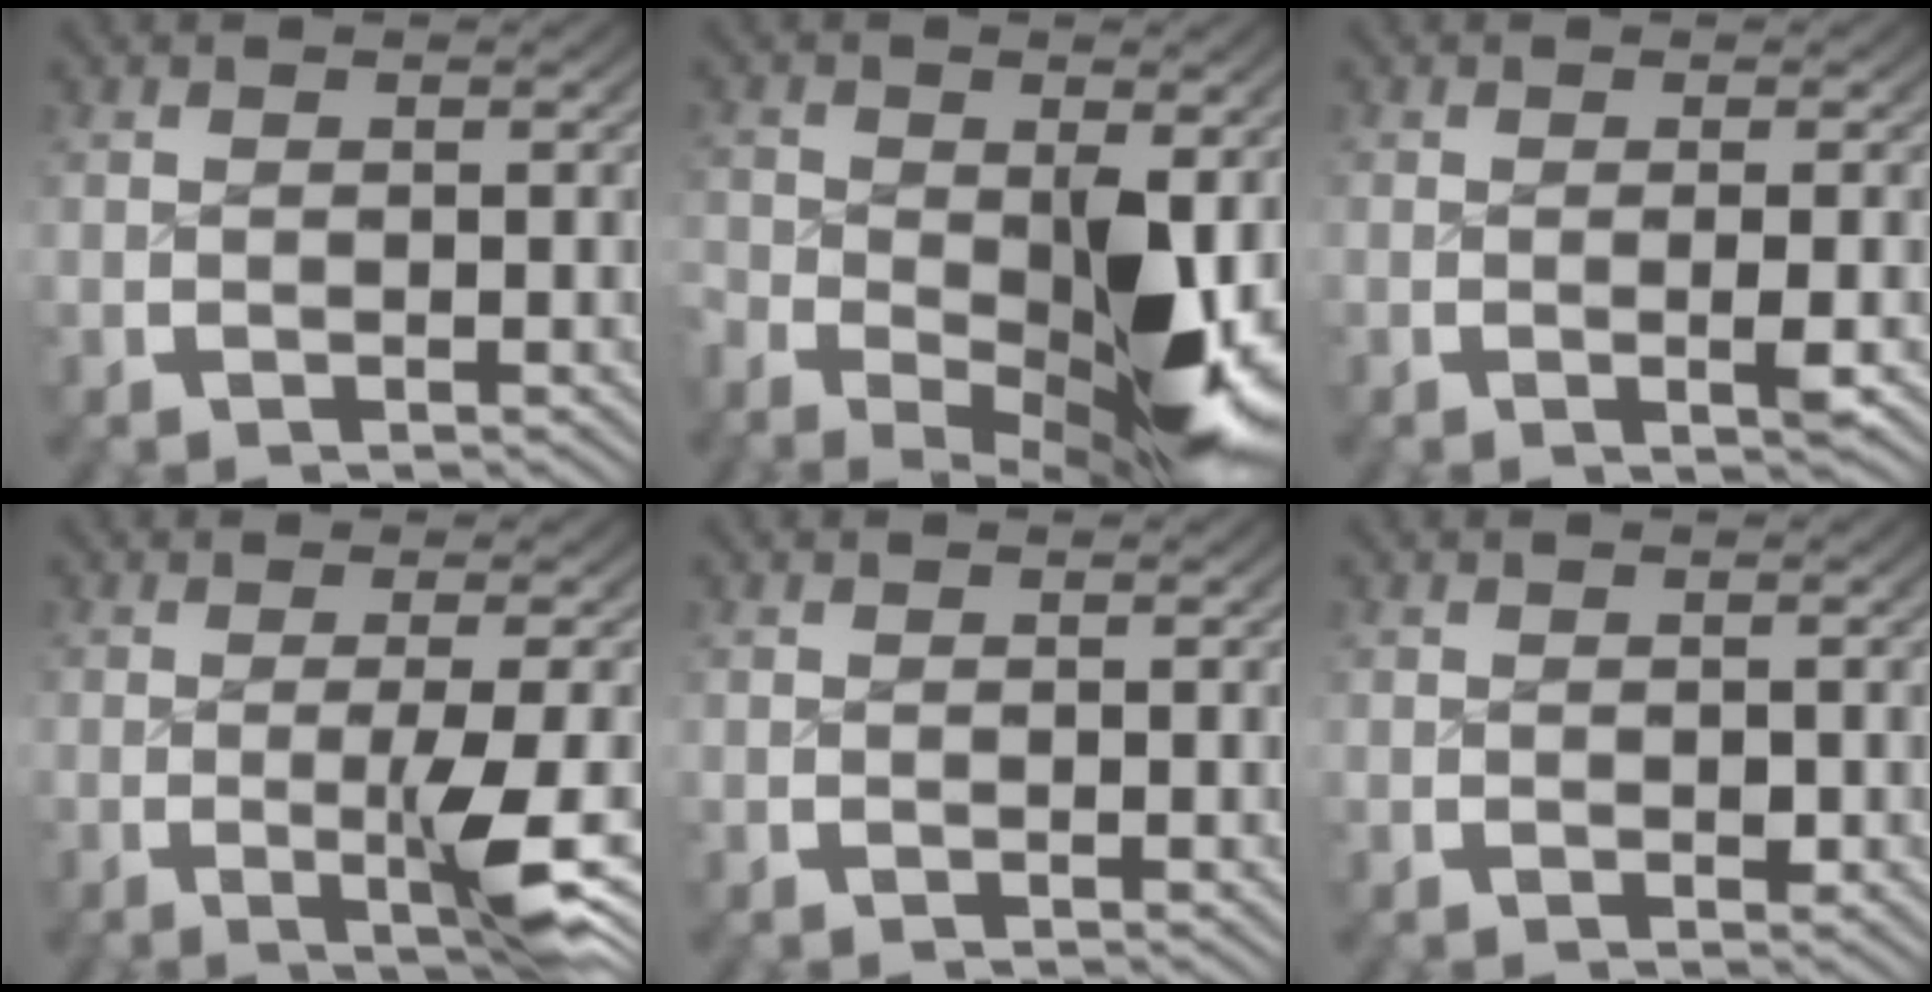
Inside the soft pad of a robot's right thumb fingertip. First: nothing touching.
{"total": 10.6, "force": [-2.6, 5.2, 8.9], "torque": [-0.141, -0.046, -0.024]}
{"total": 1.7, "force": [-0.3, 0.4, 1.7], "torque": [-0.027, 0.003, -0.008]}
{"total": 6.1, "force": [-1.3, 1.4, 5.8], "torque": [-0.095, -0.009, -0.017]}
{"total": 0.0}
{"total": 0.6, "force": [0.0, 0.5, 0.4], "torque": [-0.004, -0.004, 0.002]}